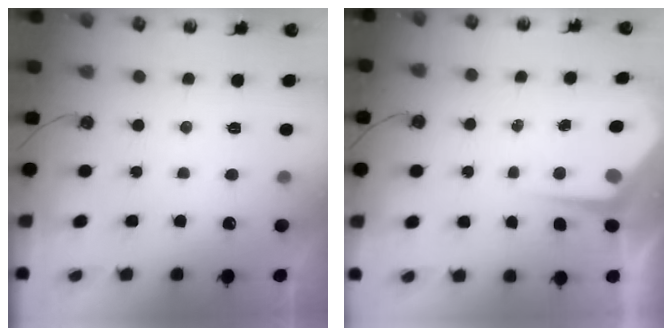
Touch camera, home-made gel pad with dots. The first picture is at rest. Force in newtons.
{"total": 4.9, "press": 4.9, "slide": 0.4}